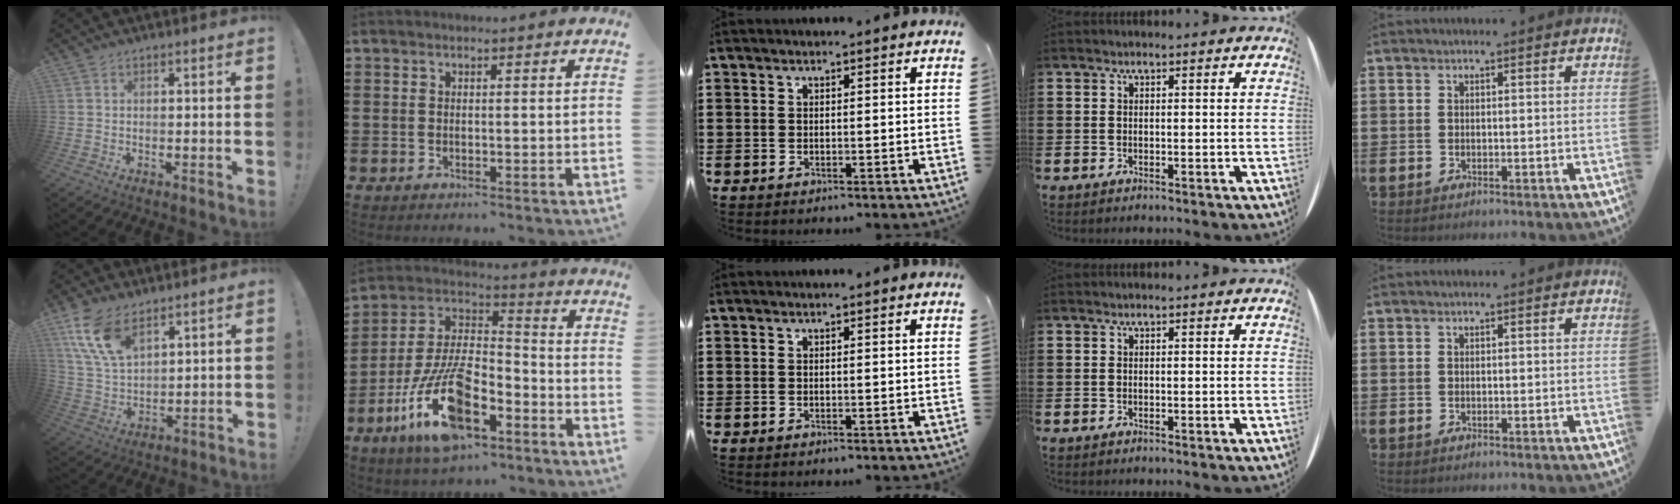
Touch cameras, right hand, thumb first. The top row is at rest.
{"thumb": {"total": 13.8, "force": [8.3, 7.5, 8.2], "torque": [-0.173, -0.028, 0.163]}, "index": {"total": 15.7, "force": [-8.5, 5.9, 11.8], "torque": [-0.242, 0.019, -0.152]}}